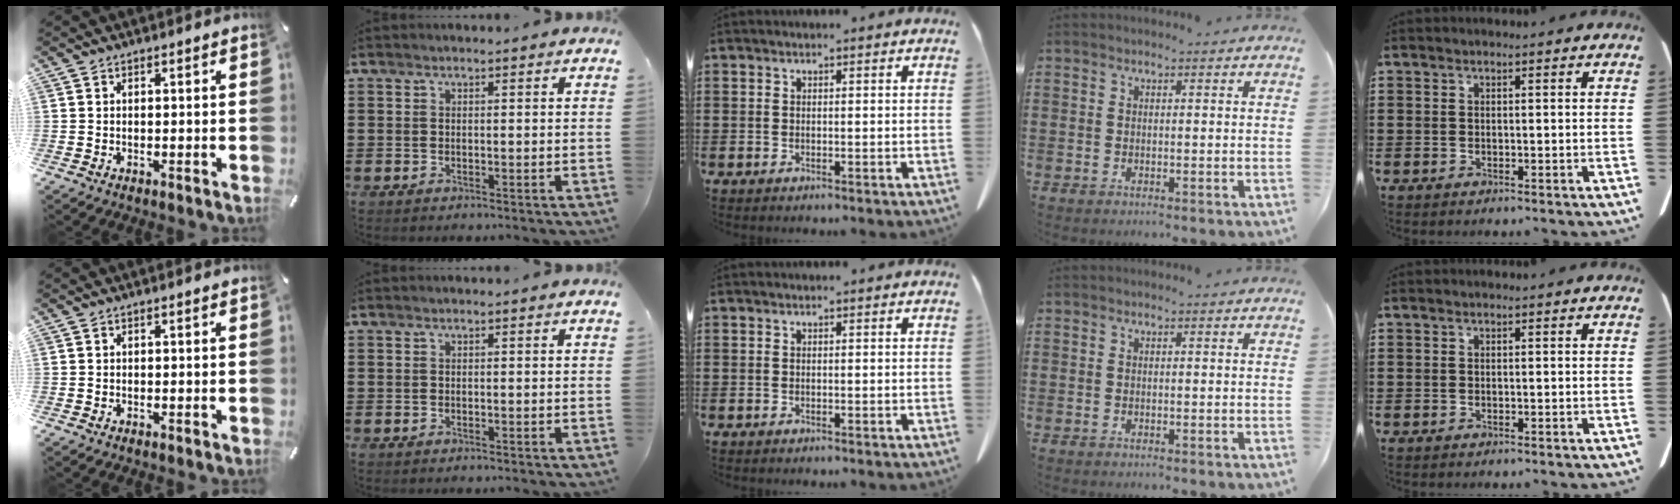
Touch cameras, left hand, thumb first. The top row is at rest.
{}